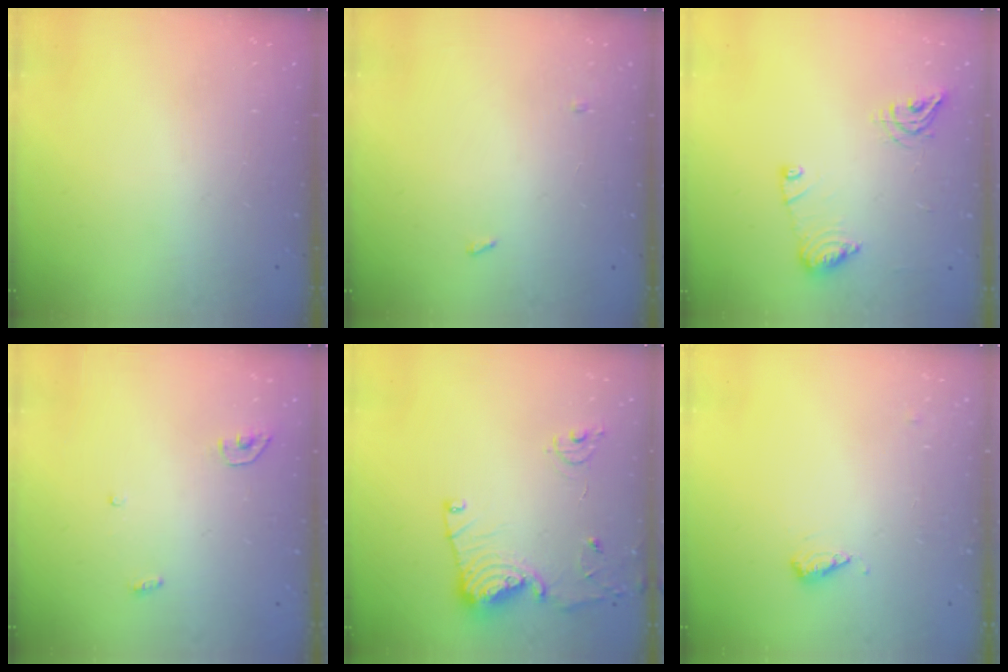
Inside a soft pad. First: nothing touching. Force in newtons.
{"total": 6.9, "press": 2.8, "slide": 6.3}
{"total": 10.7, "press": 10.6, "slide": 1.1}
{"total": 3.4, "press": 3.4, "slide": 0.3}
{"total": 13.4, "press": 13.4, "slide": 1.5}
{"total": 8.3, "press": 8.3, "slide": 0.9}